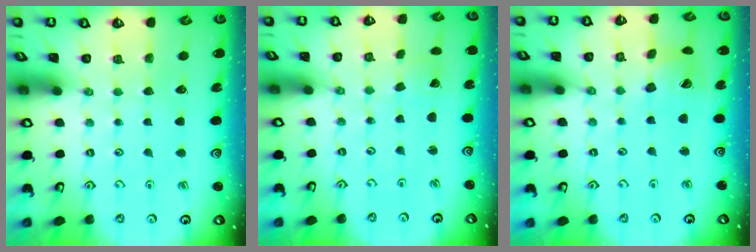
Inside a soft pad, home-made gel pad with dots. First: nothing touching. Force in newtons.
{"total": 0.5, "press": 0.5, "slide": 0.1}
{"total": 9.7, "press": 9.6, "slide": 1.3}